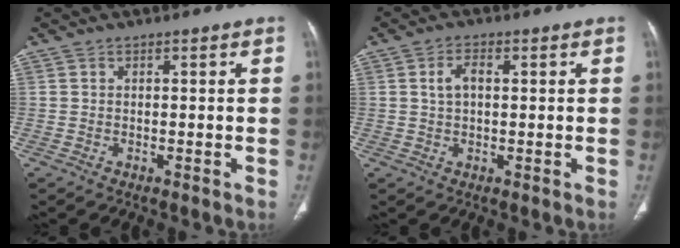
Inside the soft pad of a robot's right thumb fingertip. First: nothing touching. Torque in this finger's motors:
{"motor_torque": [-0.39, -0.38, 0.10, 0.00, 0.09]}